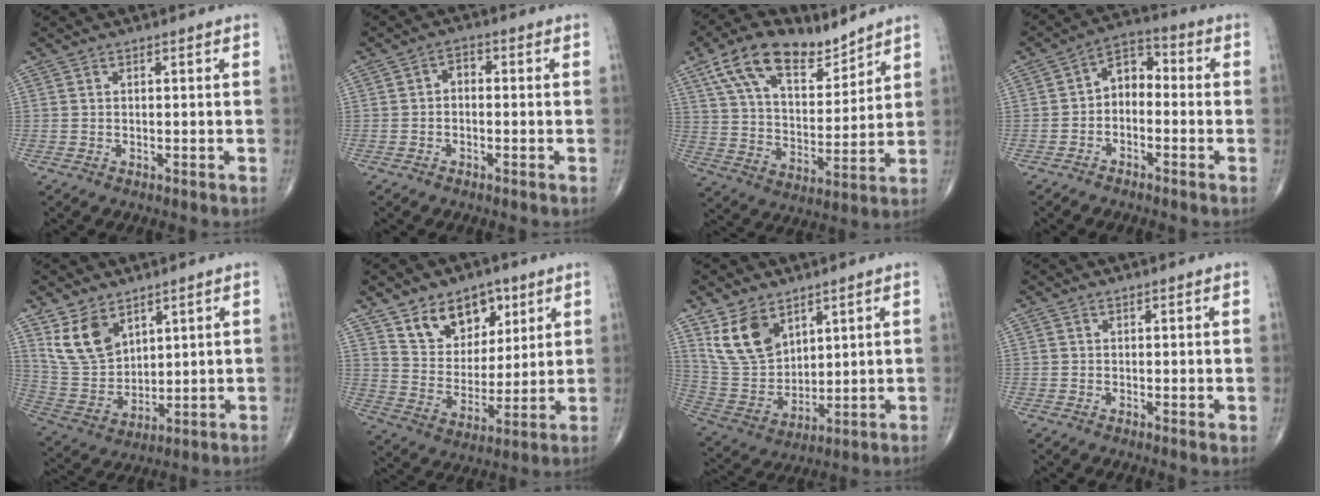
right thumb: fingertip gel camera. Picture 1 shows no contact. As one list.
[{"total": 2.3, "force": [-0.4, 1.6, 1.6], "torque": [-0.013, 0.012, -0.017]}, {"total": 16.2, "force": [10.5, 7.9, 9.5], "torque": [-0.139, -0.043, 0.193]}, {"total": 6.4, "force": [-1.2, 4.4, 4.5], "torque": [-0.050, 0.035, -0.040]}, {"total": 10.6, "force": [6.2, 6.4, 5.7], "torque": [-0.094, -0.027, 0.139]}, {"total": 13.3, "force": [7.6, 8.9, 6.3], "torque": [-0.063, -0.044, 0.138]}, {"total": 12.0, "force": [6.8, 7.4, 6.4], "torque": [-0.102, -0.030, 0.153]}, {"total": 1.2, "force": [0.6, 0.4, 0.9], "torque": [-0.015, -0.006, 0.008]}]